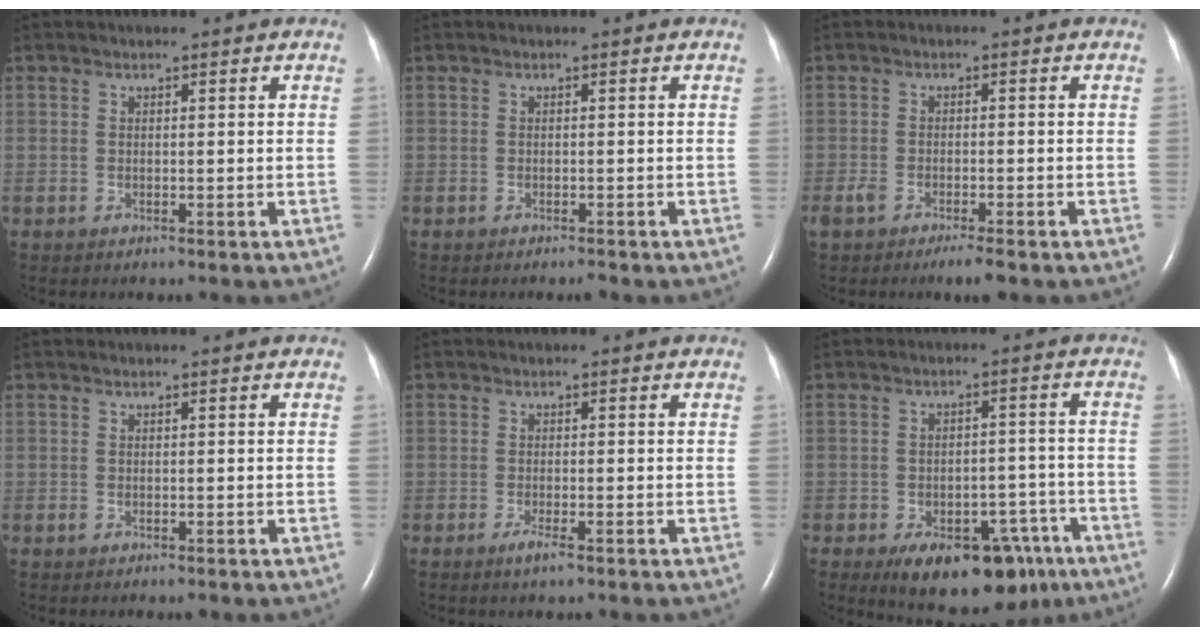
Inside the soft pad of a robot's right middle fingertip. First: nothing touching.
{"total": 0.6, "force": [-0.5, 0.0, 0.2], "torque": [-0.008, -0.002, -0.007]}
{"total": 4.1, "force": [-2.8, 0.8, 2.8], "torque": [-0.055, -0.008, -0.047]}
{"total": 0.6, "force": [-0.4, 0.3, 0.4], "torque": [-0.011, -0.001, -0.003]}
{"total": 1.9, "force": [-1.2, 0.1, 1.4], "torque": [-0.032, -0.004, -0.023]}
{"total": 13.9, "force": [-9.0, 6.8, 8.2], "torque": [-0.099, 0.017, -0.122]}